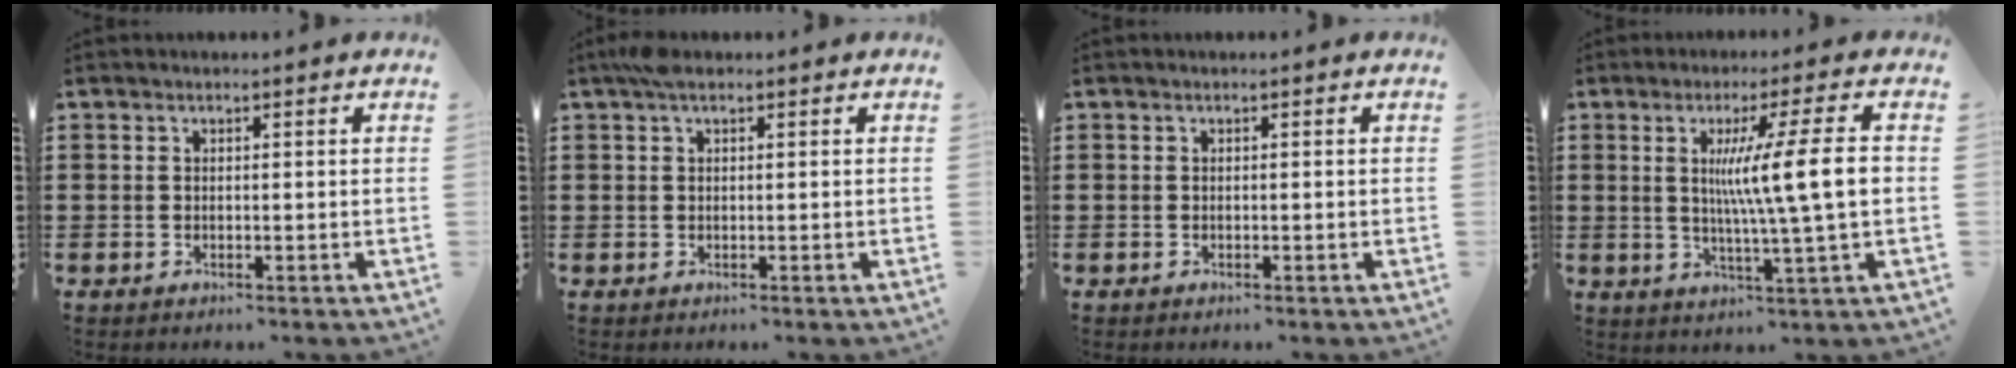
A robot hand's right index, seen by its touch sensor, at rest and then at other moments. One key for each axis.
{"total": 1.6, "fx": 0.8, "fy": 0.6, "fz": 1.3, "tx": -0.031, "ty": 0.004, "tz": 0.013}
{"total": 0.0}
{"total": 10.9, "fx": 0.9, "fy": 0.0, "fz": 10.9, "tx": -0.187, "ty": -0.004, "tz": 0.007}